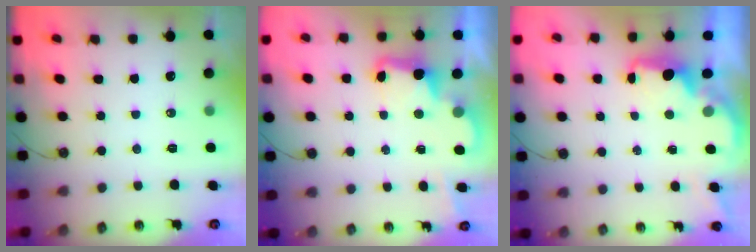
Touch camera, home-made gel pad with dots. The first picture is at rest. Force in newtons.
{"total": 3.3, "press": 3.2, "slide": 0.7}
{"total": 2.0, "press": 1.8, "slide": 0.8}